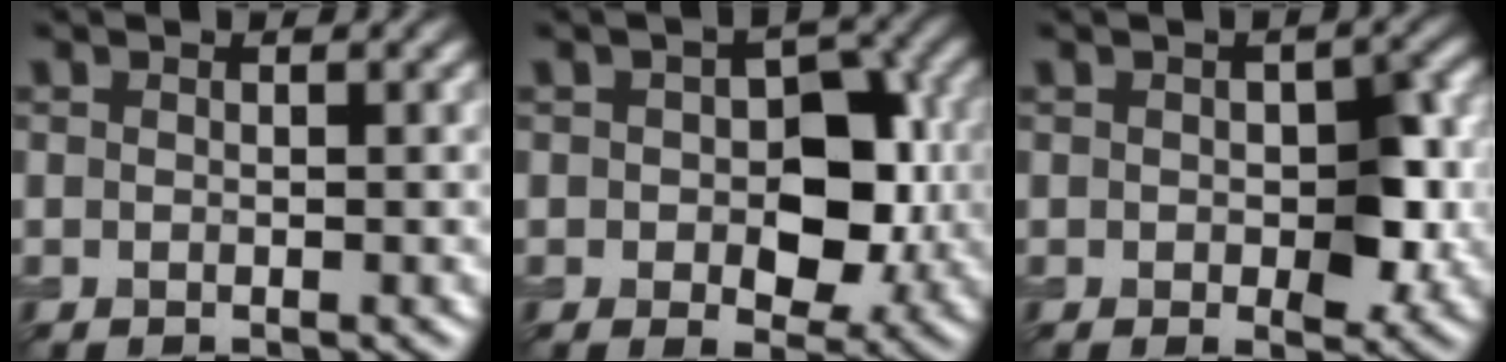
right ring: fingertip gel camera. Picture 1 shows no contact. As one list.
[{"total": 7.0, "force": [-0.1, 4.2, 5.6], "torque": [-0.075, -0.003, -0.003]}, {"total": 4.6, "force": [-0.2, 2.5, 3.9], "torque": [-0.054, -0.004, 0.002]}]